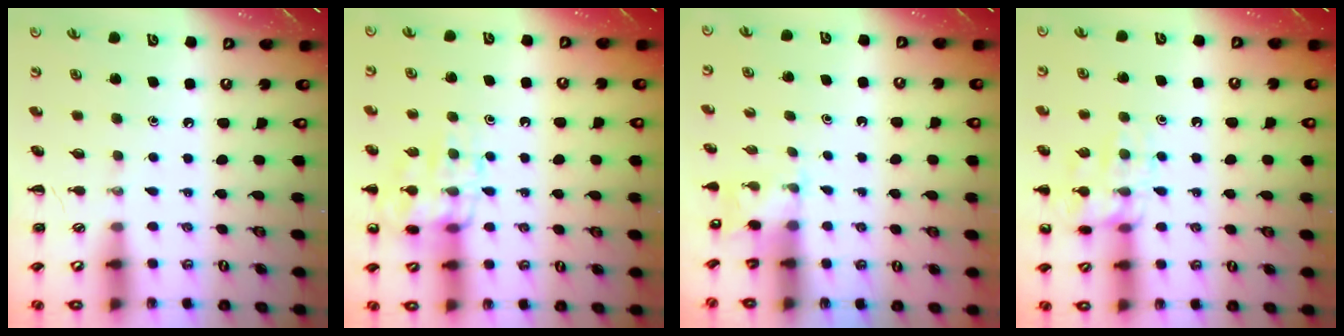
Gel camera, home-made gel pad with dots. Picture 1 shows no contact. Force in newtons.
{"total": 14.4, "press": 14.4, "slide": 1.1}
{"total": 2.2, "press": 2.1, "slide": 0.7}
{"total": 13.3, "press": 13.3, "slide": 0.9}